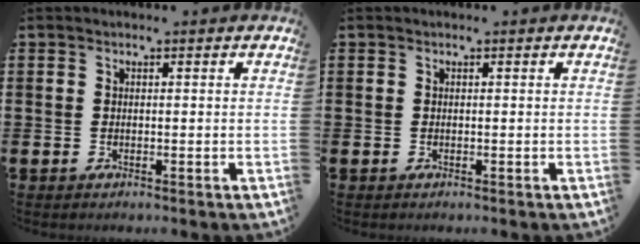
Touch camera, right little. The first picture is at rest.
{"total": 0.0}